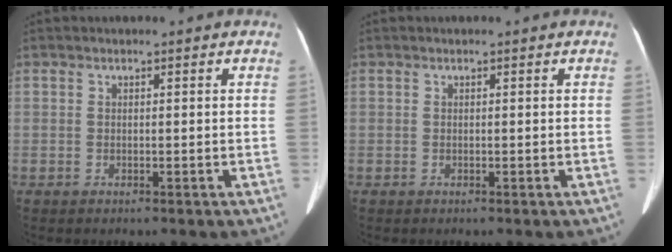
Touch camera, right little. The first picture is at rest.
{"total": 0.0}